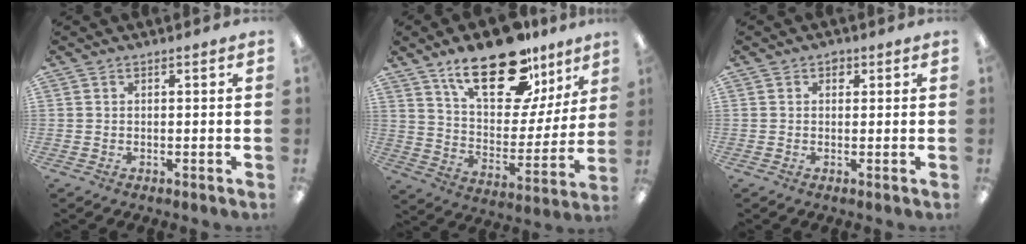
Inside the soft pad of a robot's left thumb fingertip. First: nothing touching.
{"total": 23.8, "force": [15.8, 10.5, 14.4], "torque": [-0.226, -0.091, 0.271]}
{"total": 1.6, "force": [0.8, 1.2, 0.8], "torque": [0.000, -0.003, 0.010]}